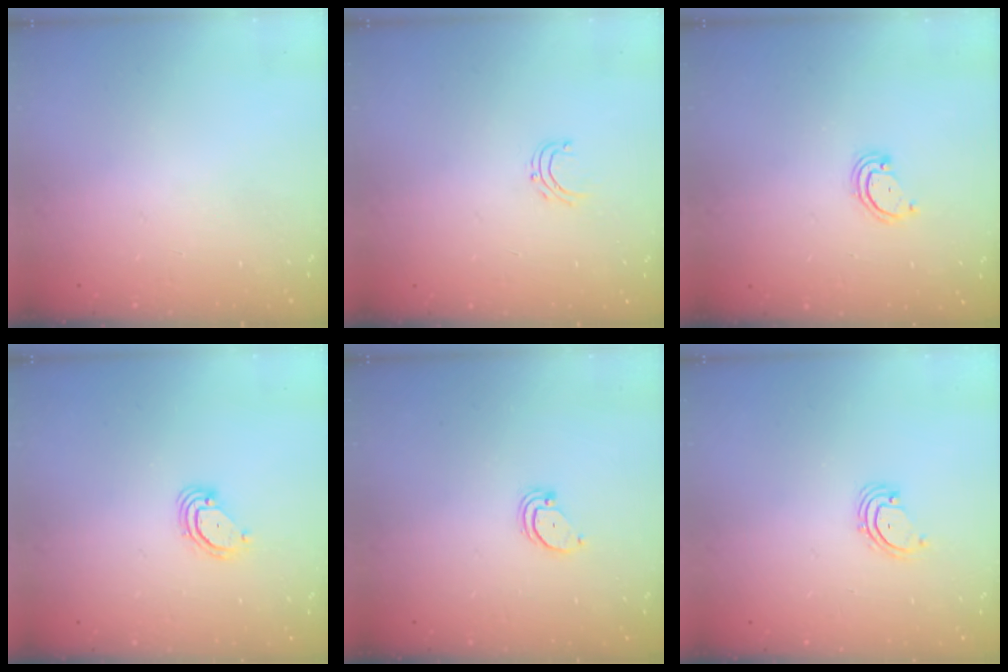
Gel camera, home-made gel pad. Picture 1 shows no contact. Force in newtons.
{"total": 3.7, "press": 3.7, "slide": 0.3}
{"total": 3.1, "press": 3.1, "slide": 0.4}
{"total": 3.5, "press": 3.5, "slide": 0.3}
{"total": 2.1, "press": 2.1, "slide": 0.2}
{"total": 2.3, "press": 2.3, "slide": 0.5}